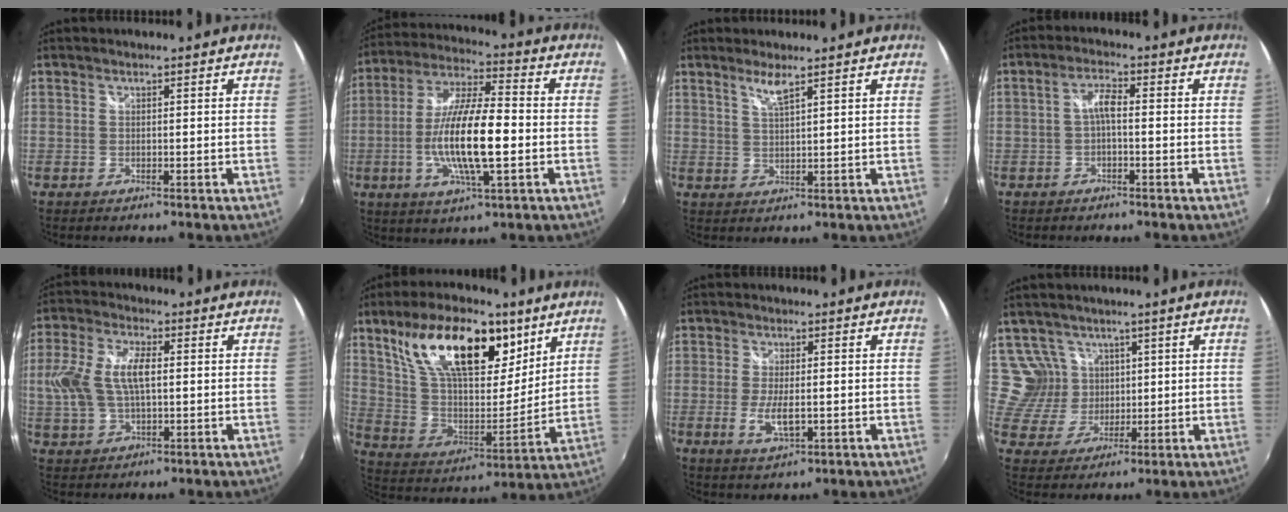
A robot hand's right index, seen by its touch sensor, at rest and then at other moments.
{"total": 15.8, "force": [-3.1, 3.5, 15.1], "torque": [-0.295, -0.005, -0.059]}
{"total": 3.0, "force": [2.2, 0.0, 2.1], "torque": [-0.043, -0.003, 0.042]}
{"total": 3.0, "force": [-0.8, 0.8, 2.8], "torque": [-0.058, 0.009, -0.015]}
{"total": 11.0, "force": [0.7, 5.5, 9.5], "torque": [-0.202, 0.011, 0.014]}
{"total": 24.4, "force": [13.2, 11.3, 17.1], "torque": [-0.313, 0.027, 0.236]}
{"total": 5.6, "force": [-1.2, 1.8, 5.1], "torque": [-0.102, -0.012, -0.020]}
{"total": 6.7, "force": [3.2, 5.9, 0.8], "torque": [-0.012, 0.010, 0.073]}